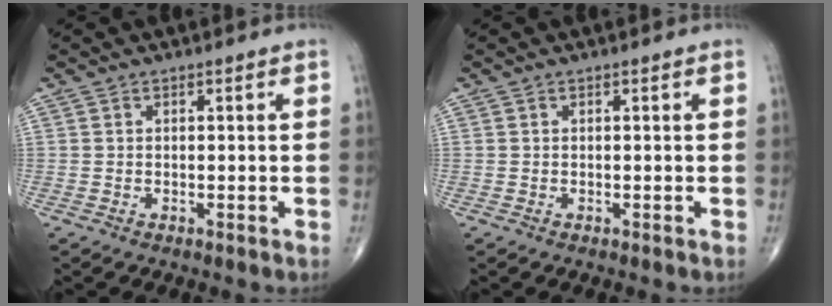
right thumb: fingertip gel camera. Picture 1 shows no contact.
{"total": 0.0}